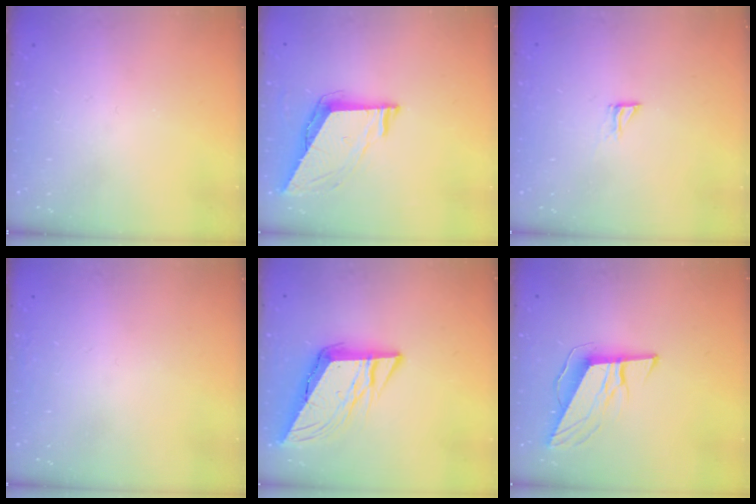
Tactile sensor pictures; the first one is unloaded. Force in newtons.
{"total": 7.5, "press": 7.5, "slide": 0.5}
{"total": 4.6, "press": 4.5, "slide": 0.5}
{"total": 1.6, "press": 1.5, "slide": 0.1}
{"total": 11.4, "press": 11.2, "slide": 1.9}
{"total": 10.8, "press": 10.3, "slide": 3.1}